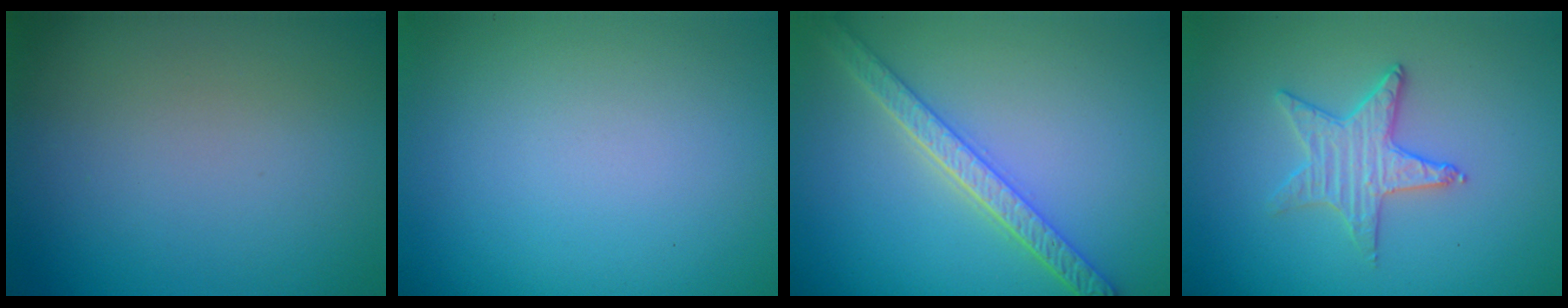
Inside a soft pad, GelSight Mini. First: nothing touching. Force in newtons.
{"total": 0.0}
{"total": 4.3, "press": 3.9, "slide": 1.9}
{"total": 2.8, "press": 2.8, "slide": 0.4}